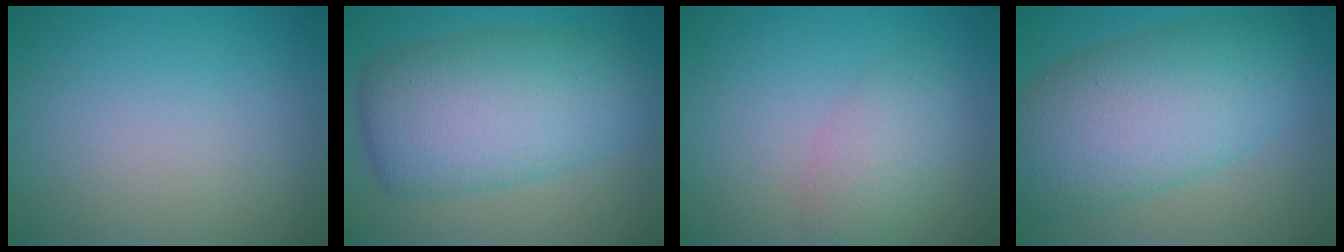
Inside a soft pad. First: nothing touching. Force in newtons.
{"total": 9.4, "press": 9.4, "slide": 0.2}
{"total": 3.0, "press": 3.0, "slide": 0.2}
{"total": 9.9, "press": 9.9, "slide": 0.1}